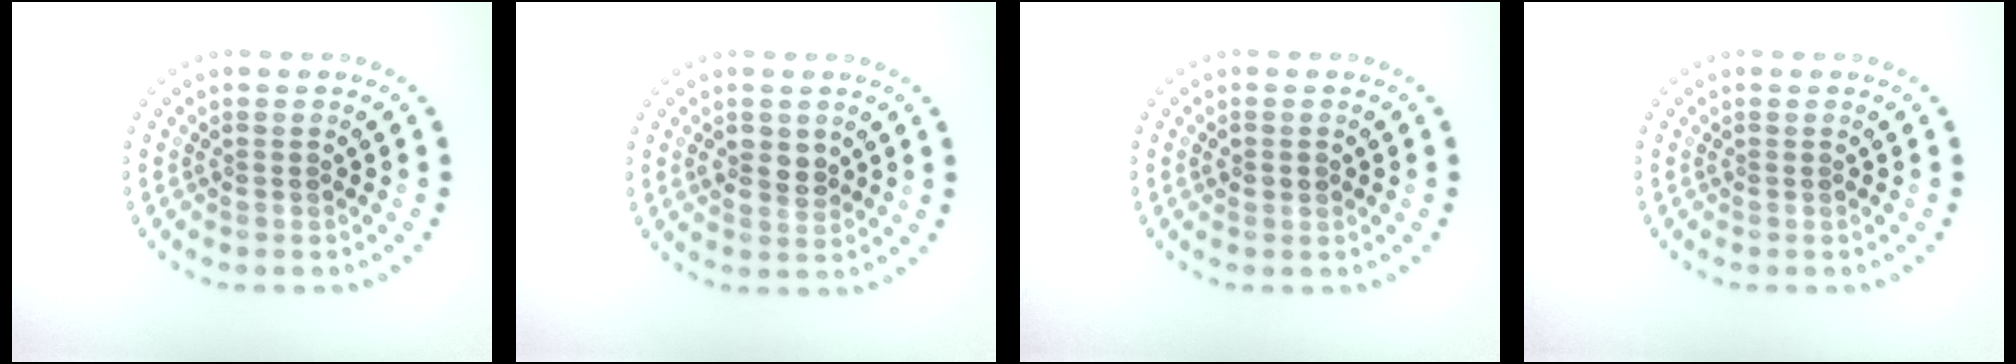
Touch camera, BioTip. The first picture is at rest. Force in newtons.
{"total": 2.1, "press": 2.1, "slide": 0.5}
{"total": 1.3, "press": 1.3, "slide": 0.1}
{"total": 0.0}